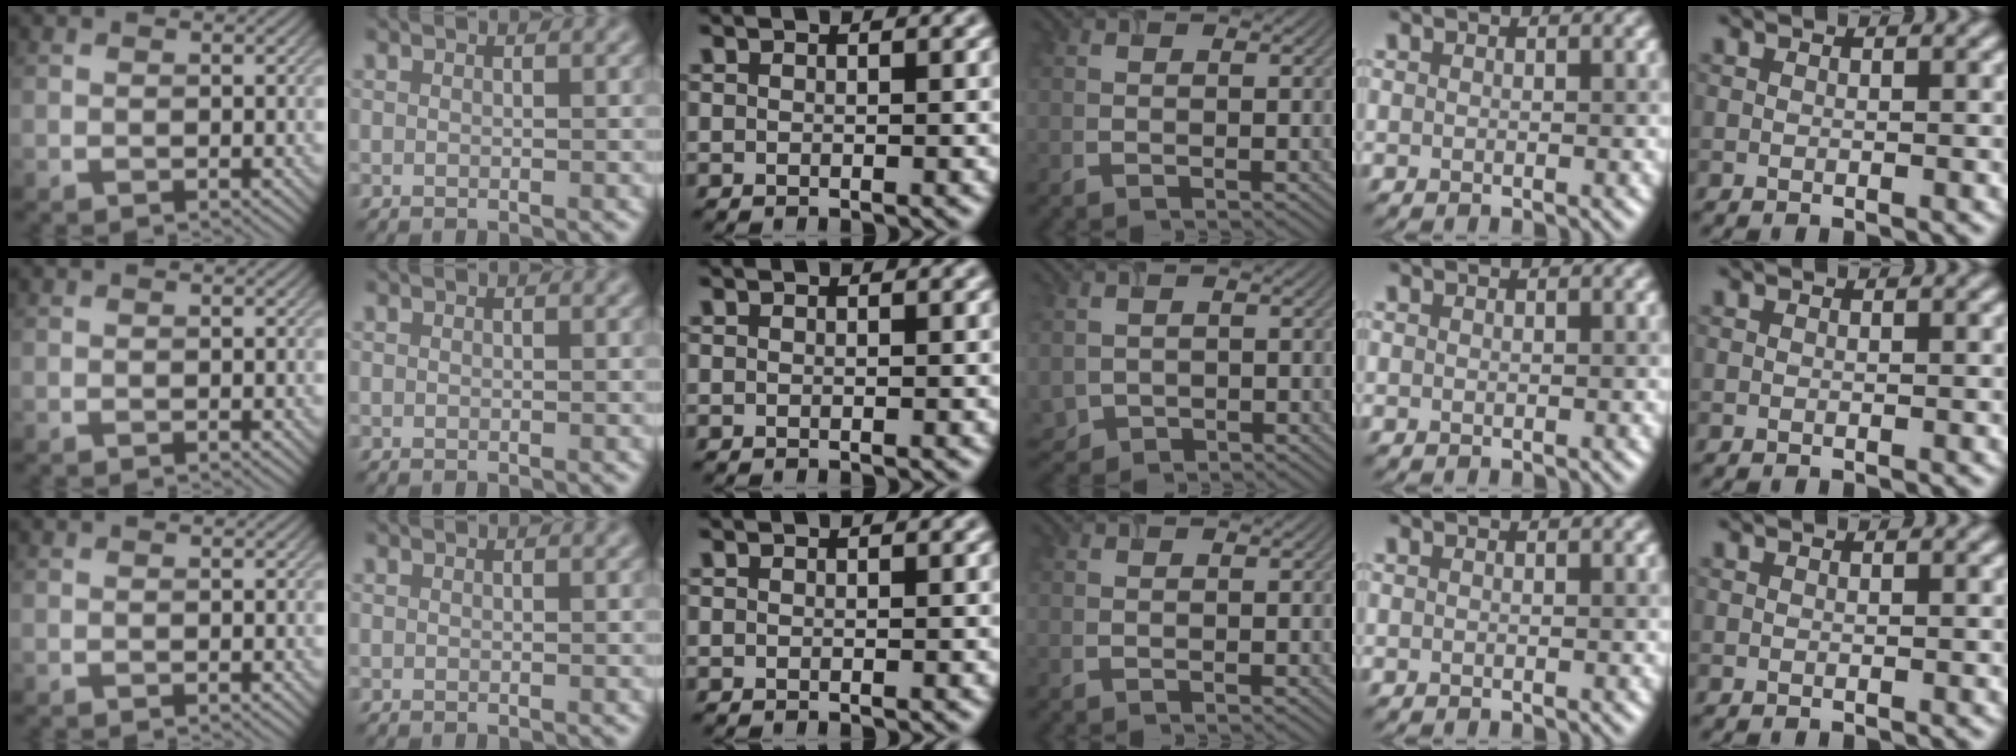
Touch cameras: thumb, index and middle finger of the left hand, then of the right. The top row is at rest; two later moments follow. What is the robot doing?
{"motion": "insert", "object": "airpods case & airpods"}